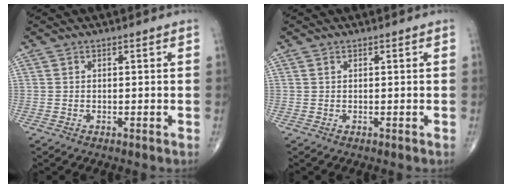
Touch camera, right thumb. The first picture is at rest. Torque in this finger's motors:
{"motor_torque": [-0.28, 0.06, 0.05, 0.09, 0.03]}